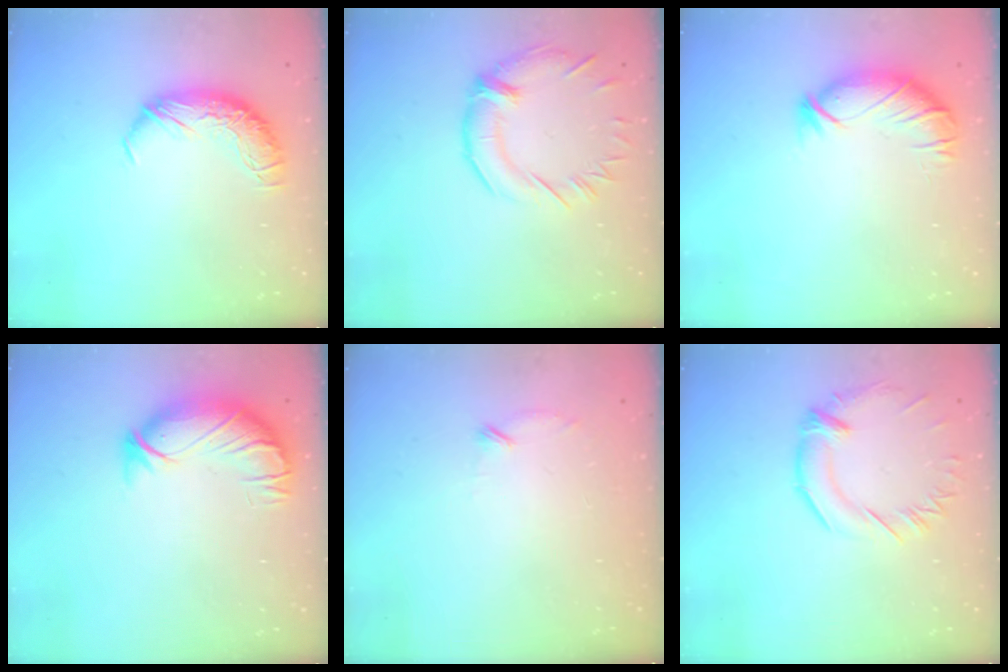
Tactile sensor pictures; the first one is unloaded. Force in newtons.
{"total": 1.3, "press": 0.7, "slide": 1.1}
{"total": 3.0, "press": 2.9, "slide": 0.8}
{"total": 3.3, "press": 1.6, "slide": 2.8}
{"total": 7.6, "press": 7.5, "slide": 0.8}
{"total": 1.2, "press": 0.6, "slide": 1.1}